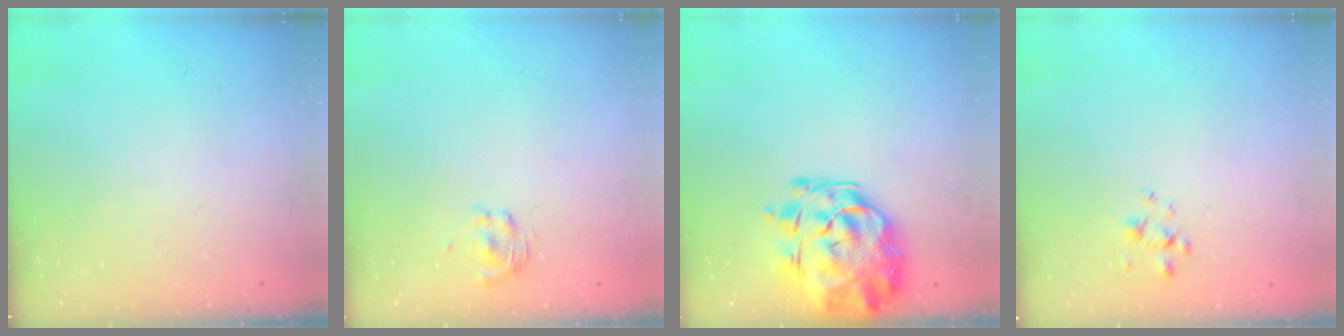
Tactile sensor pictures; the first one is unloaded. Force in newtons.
{"total": 2.0, "press": 1.9, "slide": 0.8}
{"total": 7.0, "press": 6.5, "slide": 2.7}
{"total": 1.4, "press": 1.3, "slide": 0.6}